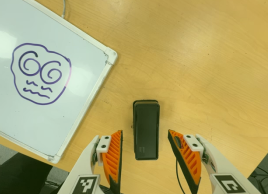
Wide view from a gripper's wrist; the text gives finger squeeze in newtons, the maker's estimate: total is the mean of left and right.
{"total": 0.0}